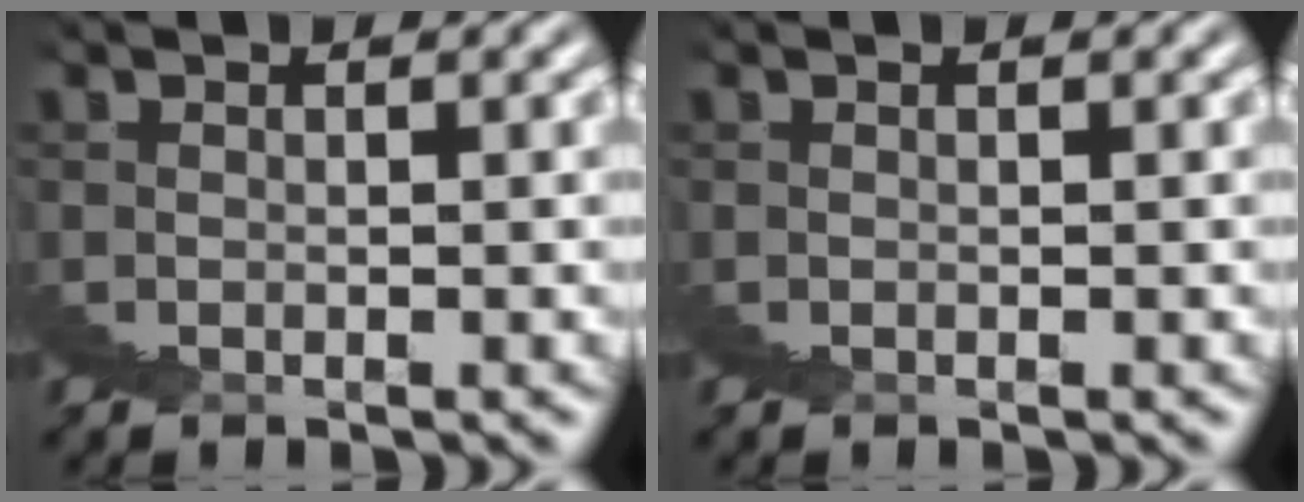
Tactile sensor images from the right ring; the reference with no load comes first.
{"total": 0.0}